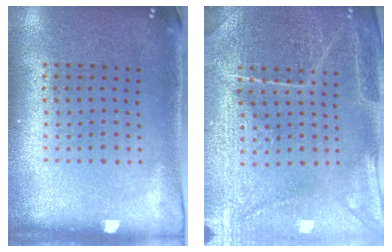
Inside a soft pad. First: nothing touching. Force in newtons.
{"total": 4.3, "press": 4.2, "slide": 1.1}